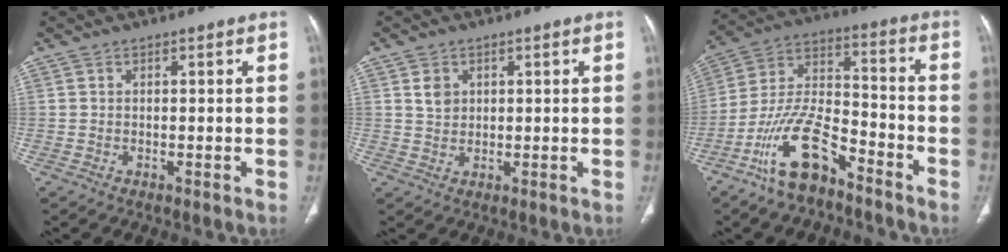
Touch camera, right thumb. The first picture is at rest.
{"total": 2.8, "force": [1.1, 2.3, 1.3], "torque": [-0.012, -0.008, 0.024]}
{"total": 13.8, "force": [-9.2, 5.4, 8.8], "torque": [-0.170, 0.073, -0.177]}